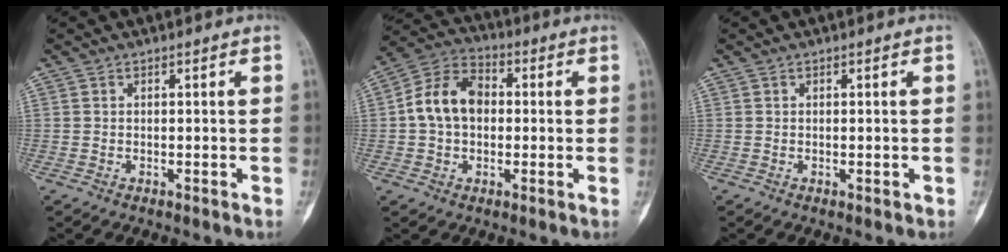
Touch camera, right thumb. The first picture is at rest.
{"total": 11.0, "force": [0.4, 8.0, 7.5], "torque": [-0.127, 0.031, -0.002]}
{"total": 0.7, "force": [-0.1, 0.3, 0.6], "torque": [-0.005, -0.001, -0.001]}